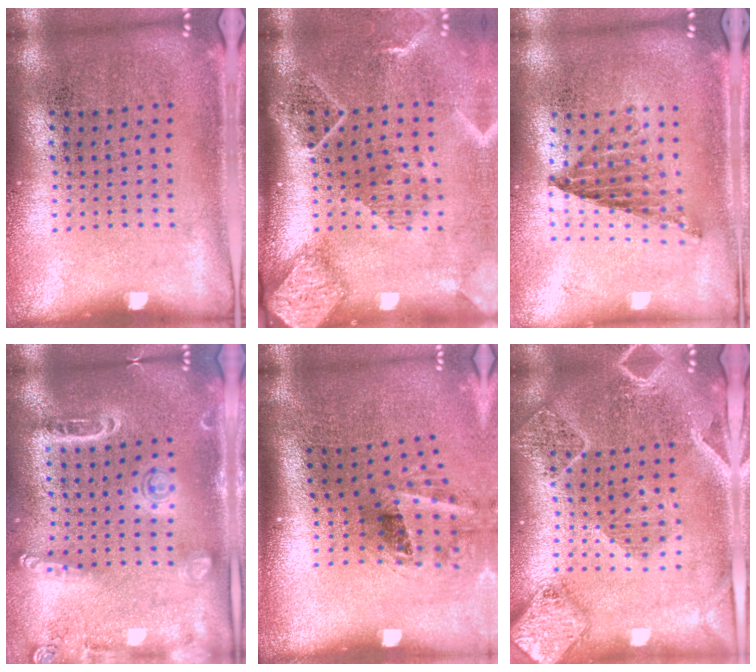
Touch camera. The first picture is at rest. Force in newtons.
{"total": 2.7, "press": 2.0, "slide": 1.8}
{"total": 0.8, "press": 0.8, "slide": 0.2}
{"total": 1.6, "press": 1.5, "slide": 0.4}
{"total": 1.6, "press": 1.2, "slide": 1.0}
{"total": 2.3, "press": 2.1, "slide": 0.9}